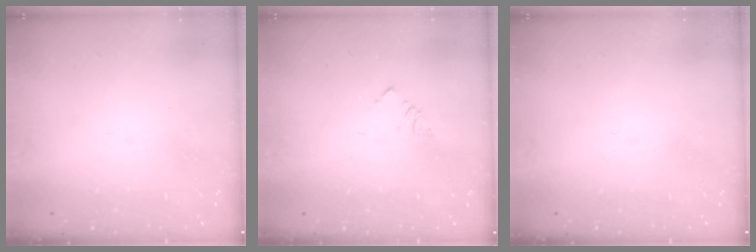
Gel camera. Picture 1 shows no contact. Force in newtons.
{"total": 3.0, "press": 2.9, "slide": 0.4}
{"total": 0.0}